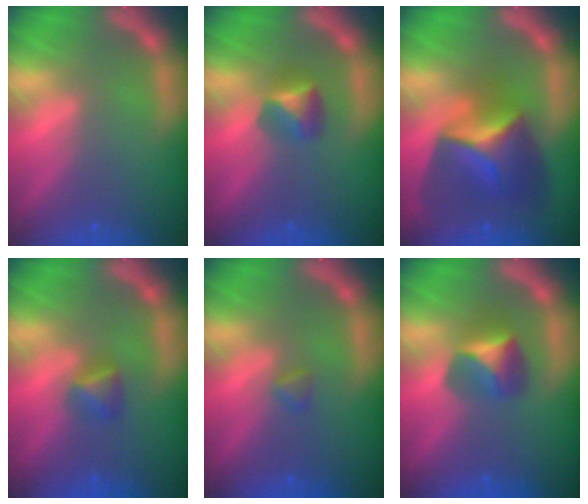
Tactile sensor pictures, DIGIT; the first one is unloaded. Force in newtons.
{"total": 2.4}
{"total": 7.9}
{"total": 1.9}
{"total": 0.9}
{"total": 3.4}